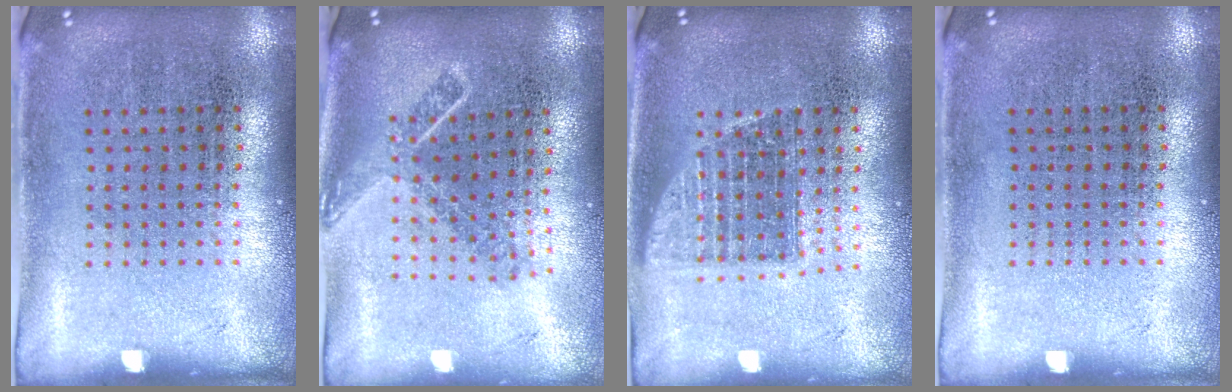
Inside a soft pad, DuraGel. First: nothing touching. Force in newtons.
{"total": 1.8, "press": 1.3, "slide": 1.2}
{"total": 1.3, "press": 1.1, "slide": 0.8}
{"total": 0.0}